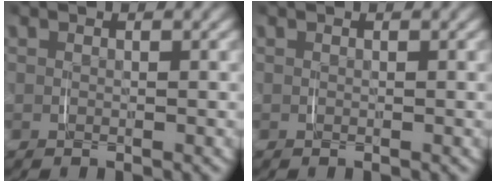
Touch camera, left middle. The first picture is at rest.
{"total": 0.0}